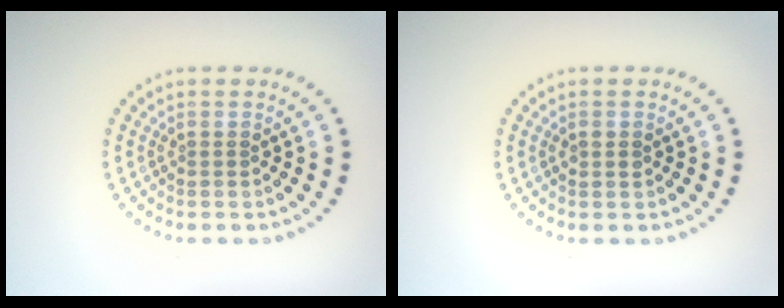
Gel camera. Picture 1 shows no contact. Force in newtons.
{"total": 0.9, "press": 0.9, "slide": 0.1}